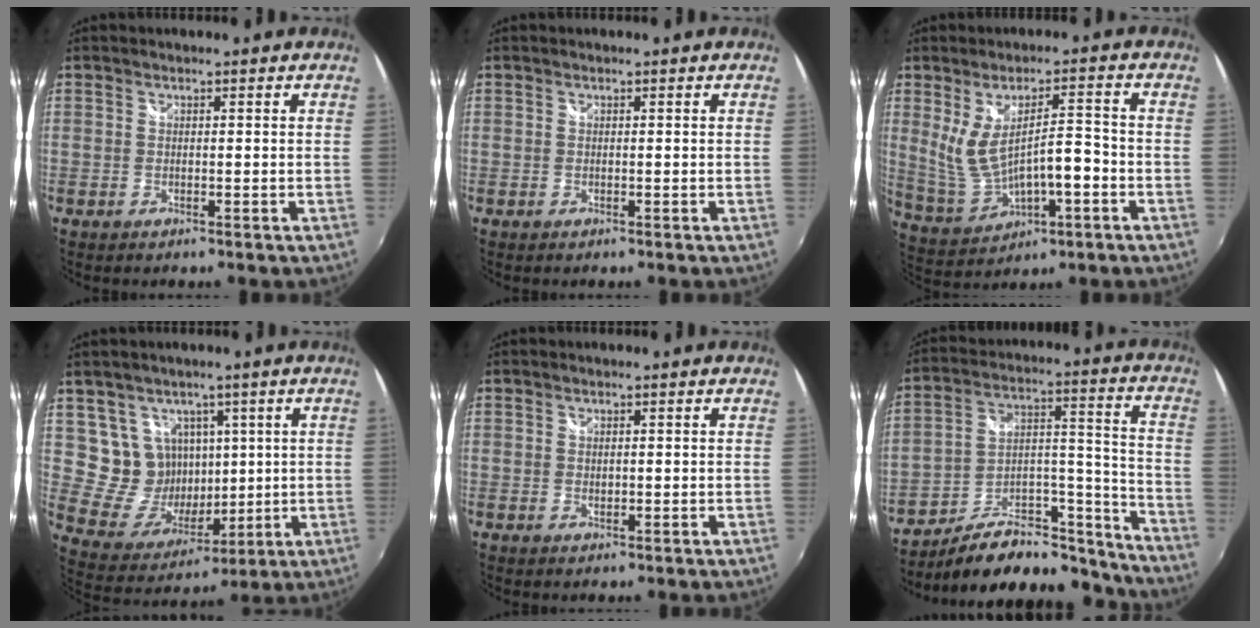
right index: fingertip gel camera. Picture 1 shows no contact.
{"total": 0.0}
{"total": 10.5, "force": [-1.7, 3.6, 9.7], "torque": [-0.180, -0.018, 0.004]}
{"total": 11.6, "force": [3.8, 10.4, 3.4], "torque": [-0.083, 0.008, 0.094]}
{"total": 0.9, "force": [0.1, 0.7, 0.6], "torque": [-0.009, -0.001, 0.002]}
{"total": 21.5, "force": [-17.0, 8.8, 9.7], "torque": [-0.148, 0.053, -0.241]}